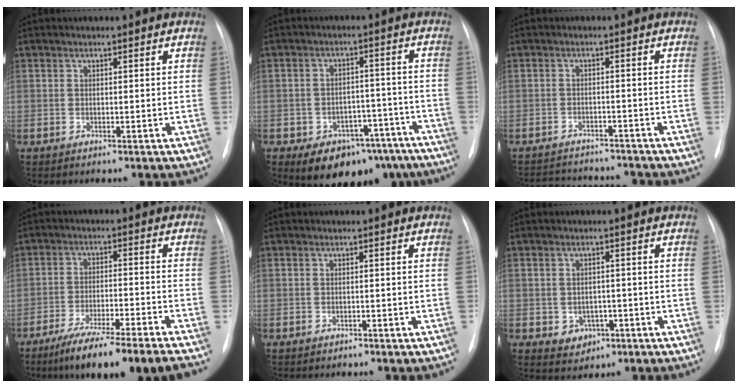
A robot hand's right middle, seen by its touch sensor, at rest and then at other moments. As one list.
[{"total": 13.4, "force": [-9.4, 7.8, 5.4], "torque": [-0.055, 0.033, -0.123]}, {"total": 9.9, "force": [-9.5, 2.0, 2.2], "torque": [-0.041, 0.007, -0.124]}, {"total": 14.2, "force": [-11.4, -0.8, 8.4], "torque": [-0.125, -0.032, -0.181]}, {"total": 1.2, "force": [-1.1, 0.3, 0.5], "torque": [-0.012, -0.001, -0.009]}, {"total": 3.7, "force": [-1.3, 3.1, 1.5], "torque": [-0.014, 0.006, -0.007]}]